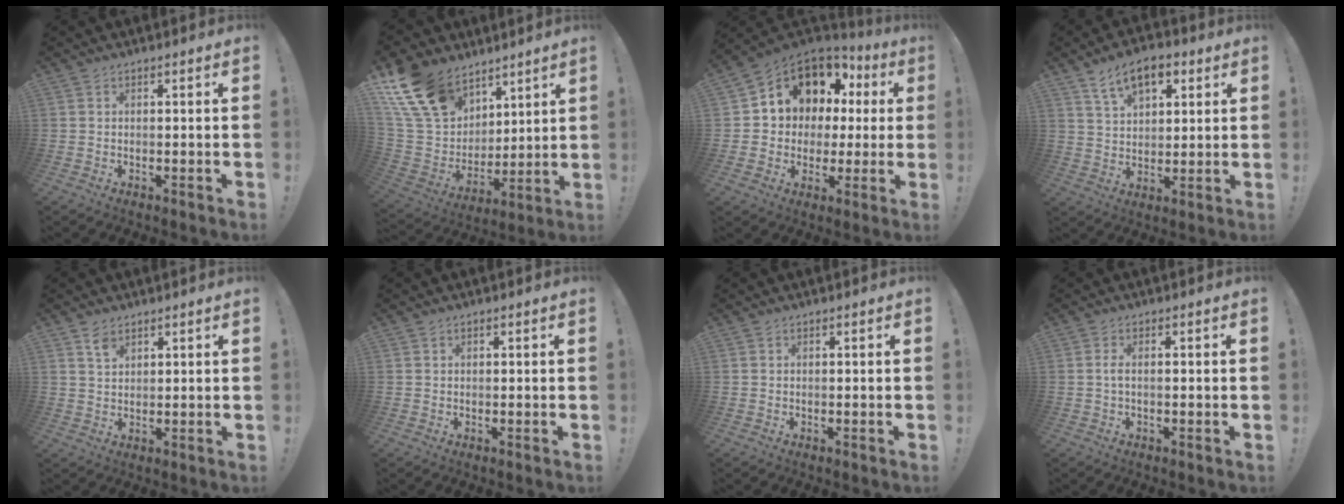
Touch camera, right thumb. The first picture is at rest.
{"total": 18.7, "force": [11.8, 12.6, 7.2], "torque": [-0.152, -0.068, 0.243]}
{"total": 10.1, "force": [4.1, 8.3, 4.0], "torque": [-0.076, -0.031, 0.088]}
{"total": 11.0, "force": [6.0, 6.3, 6.7], "torque": [-0.109, -0.012, 0.113]}
{"total": 3.7, "force": [2.6, 1.9, 1.7], "torque": [-0.015, -0.021, 0.046]}
{"total": 0.0}
{"total": 0.0}
{"total": 2.2, "force": [-0.3, 0.3, 2.2], "torque": [-0.055, 0.005, -0.008]}